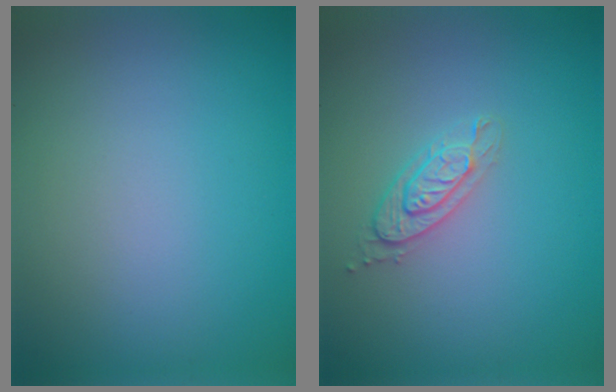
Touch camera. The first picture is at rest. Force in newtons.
{"total": 2.0, "press": 1.9, "slide": 0.6}